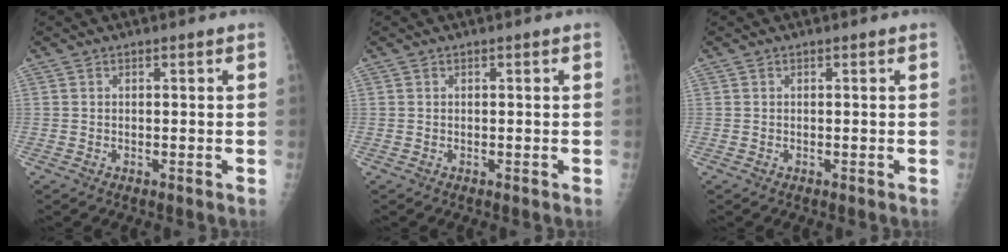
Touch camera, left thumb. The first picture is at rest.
{"total": 0.0}
{"total": 0.0}